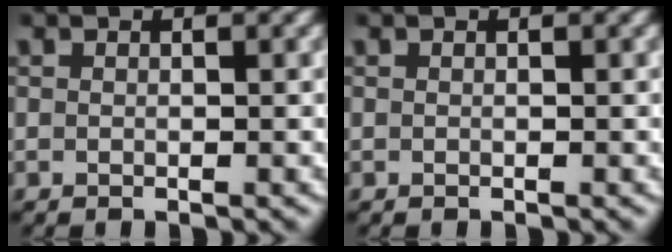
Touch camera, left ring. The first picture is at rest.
{"total": 0.0}